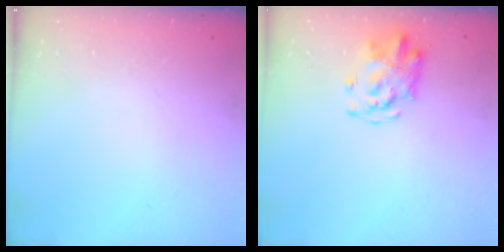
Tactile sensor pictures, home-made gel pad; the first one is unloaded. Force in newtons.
{"total": 5.1, "press": 5.1, "slide": 0.6}